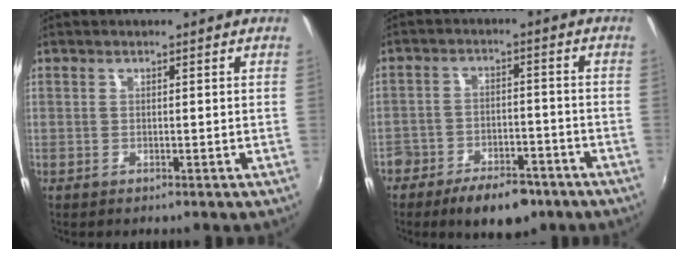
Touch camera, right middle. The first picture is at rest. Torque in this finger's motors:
{"motor_torque": [0.17, -0.17, 0.09, 0.05]}